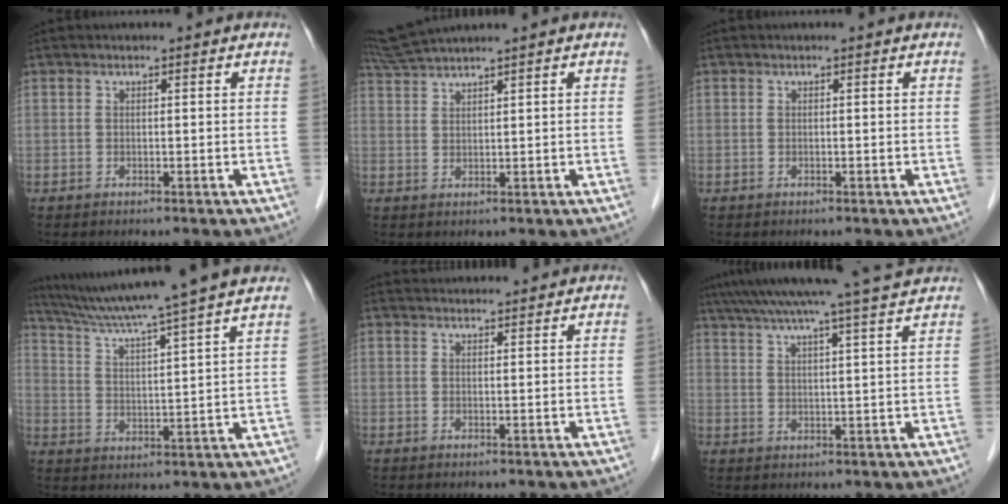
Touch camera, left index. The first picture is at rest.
{"total": 5.2, "force": [4.7, -1.4, 1.9], "torque": [-0.045, 0.019, 0.096]}
{"total": 0.0}
{"total": 16.2, "force": [13.8, -2.1, 8.2], "torque": [-0.141, -0.001, 0.203]}
{"total": 5.2, "force": [5.1, 0.7, 0.7], "torque": [-0.009, 0.032, 0.065]}
{"total": 18.7, "force": [16.3, -1.0, 9.0], "torque": [-0.159, 0.015, 0.227]}